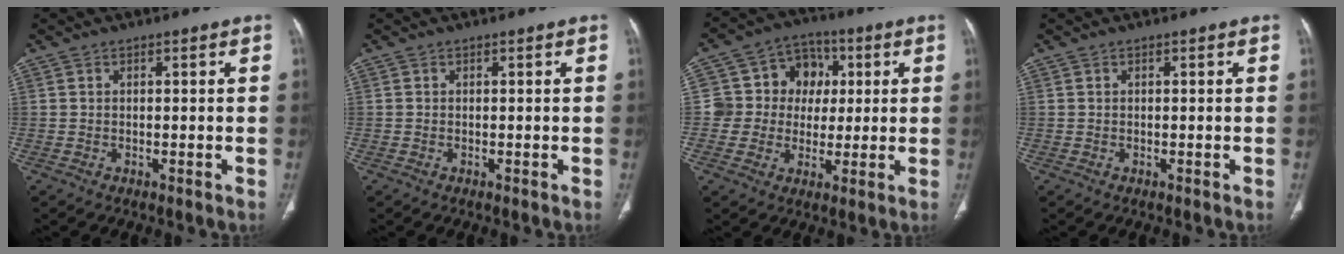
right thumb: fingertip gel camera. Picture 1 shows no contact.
{"total": 0.0}
{"total": 11.5, "force": [1.4, 10.6, 4.1], "torque": [-0.016, 0.018, 0.022]}
{"total": 0.0}